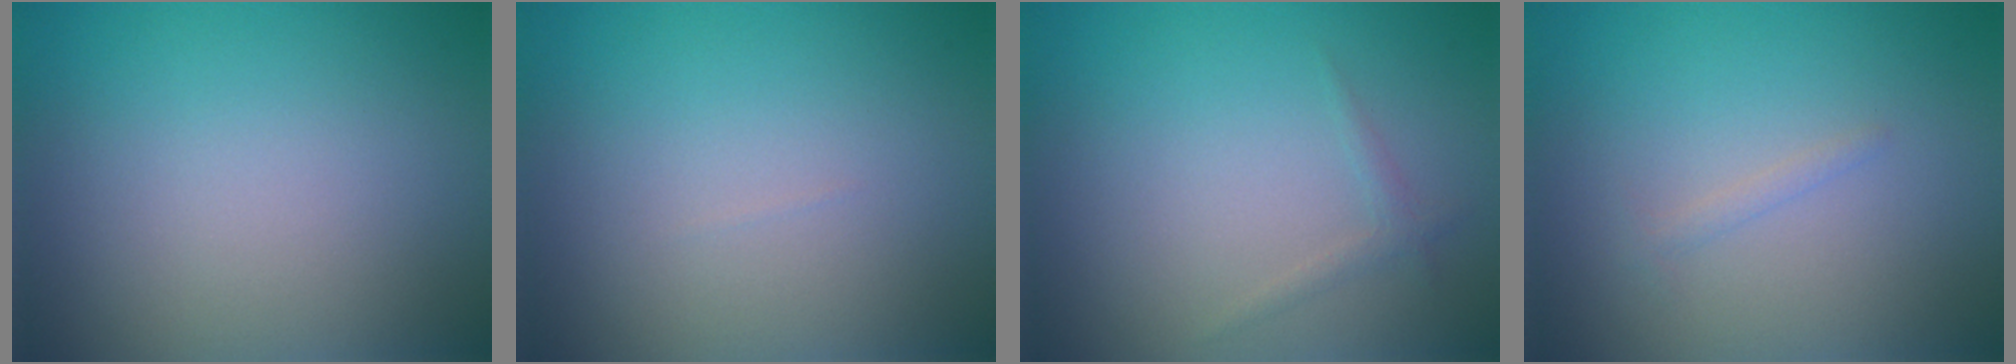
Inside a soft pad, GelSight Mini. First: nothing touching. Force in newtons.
{"total": 0.0}
{"total": 0.9, "press": 0.9, "slide": 0.0}
{"total": 0.7, "press": 0.7, "slide": 0.1}